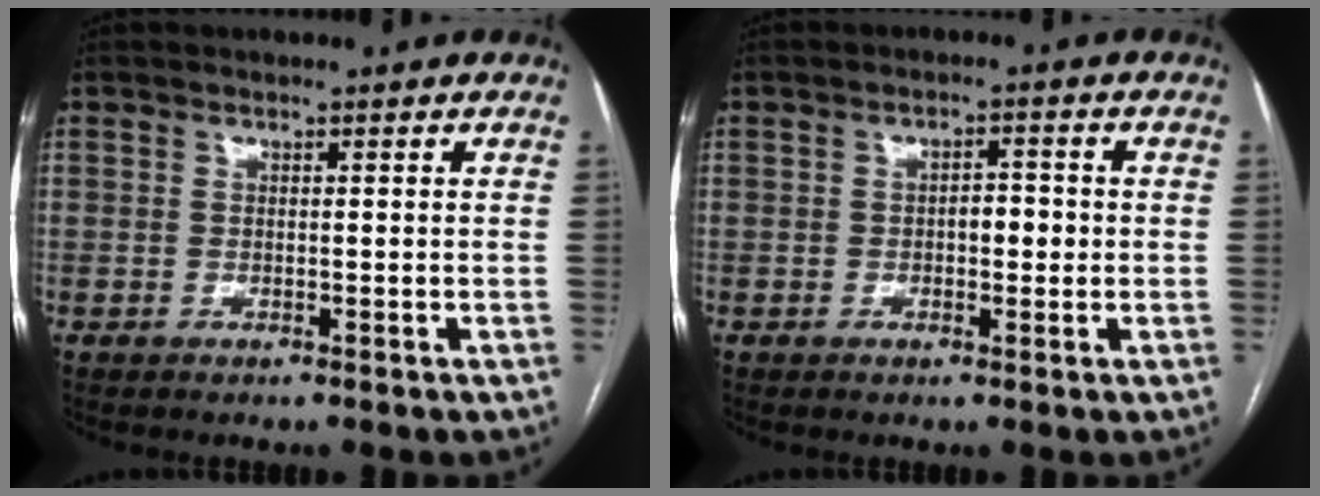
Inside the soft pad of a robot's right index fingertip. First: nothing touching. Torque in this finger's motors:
{"motor_torque": [0.45, 0.12, 0.18, 0.03]}